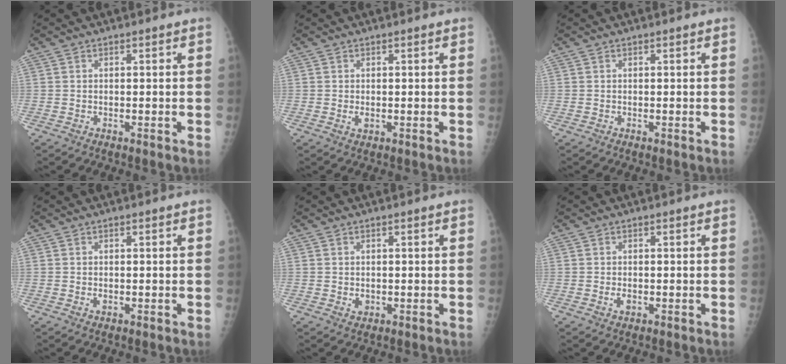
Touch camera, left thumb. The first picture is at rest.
{"total": 1.2, "force": [0.0, 0.7, 0.9], "torque": [-0.012, -0.002, 0.001]}
{"total": 0.0}
{"total": 0.7, "force": [0.0, 0.5, 0.5], "torque": [-0.007, -0.001, 0.000]}
{"total": 1.3, "force": [0.0, 1.1, 0.7], "torque": [-0.009, -0.001, 0.003]}
{"total": 1.4, "force": [-0.3, 0.9, 1.0], "torque": [-0.018, -0.002, -0.004]}